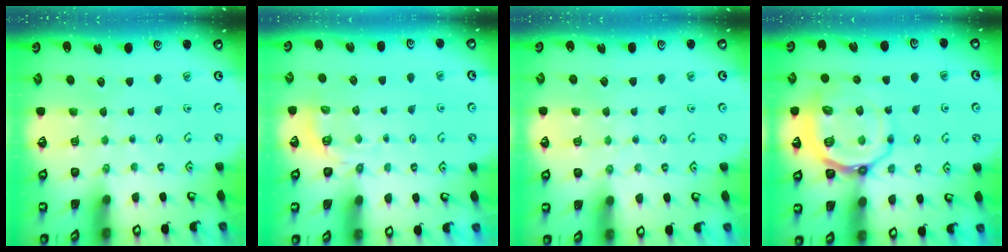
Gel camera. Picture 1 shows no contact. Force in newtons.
{"total": 3.3, "press": 2.6, "slide": 2.1}
{"total": 2.9, "press": 2.9, "slide": 0.5}
{"total": 14.3, "press": 14.1, "slide": 2.7}